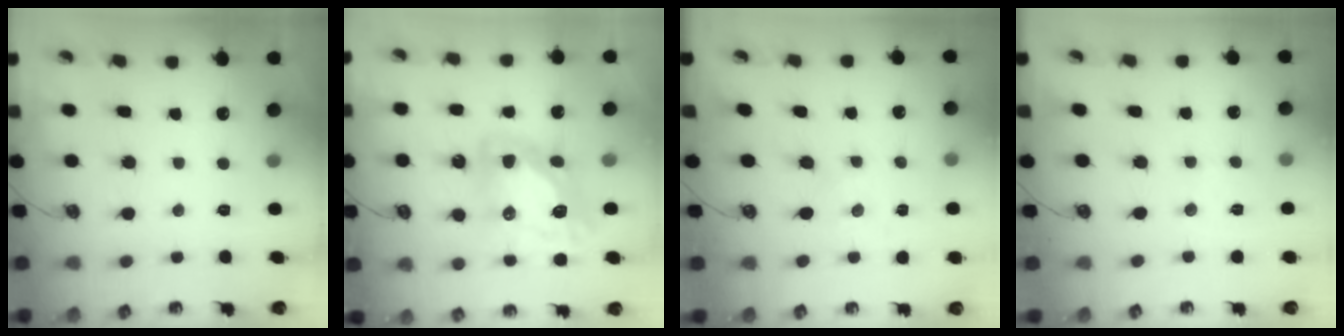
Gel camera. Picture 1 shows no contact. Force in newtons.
{"total": 14.8, "press": 14.7, "slide": 1.6}
{"total": 0.0}
{"total": 1.7, "press": 1.6, "slide": 0.4}